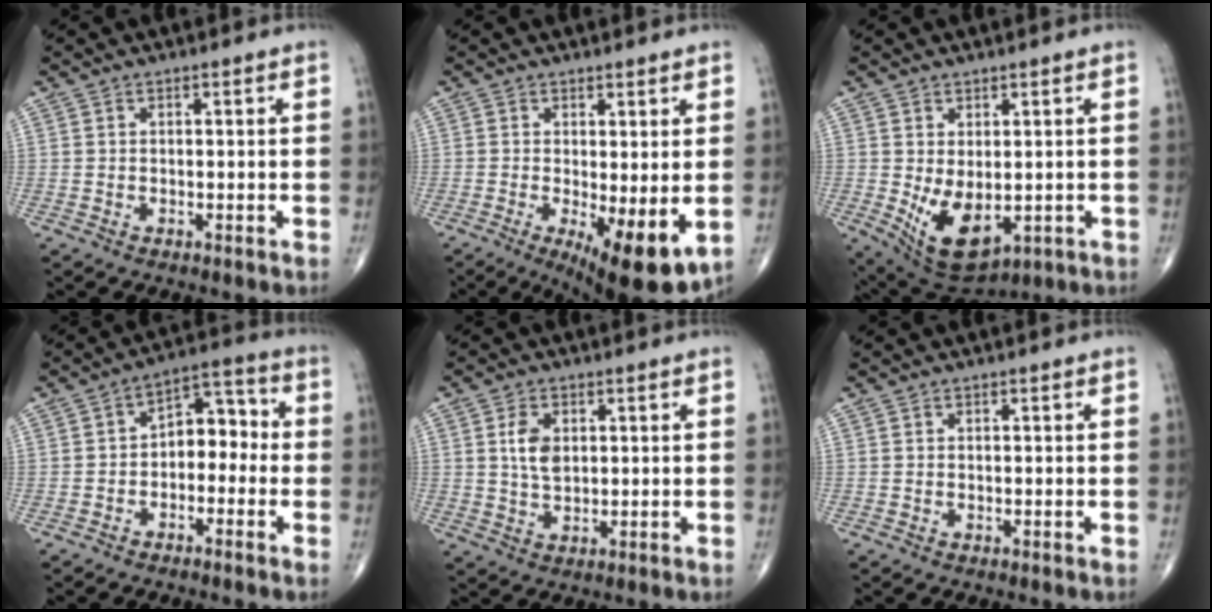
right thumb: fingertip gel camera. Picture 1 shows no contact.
{"total": 10.8, "force": [-2.4, 3.3, 9.9], "torque": [-0.141, -0.025, -0.027]}
{"total": 10.1, "force": [-1.5, 5.7, 8.2], "torque": [-0.126, -0.011, 0.002]}
{"total": 7.9, "force": [-1.4, 5.2, 5.8], "torque": [-0.050, 0.045, -0.038]}
{"total": 4.9, "force": [1.2, 3.0, 3.8], "torque": [-0.063, -0.006, 0.022]}
{"total": 0.0}